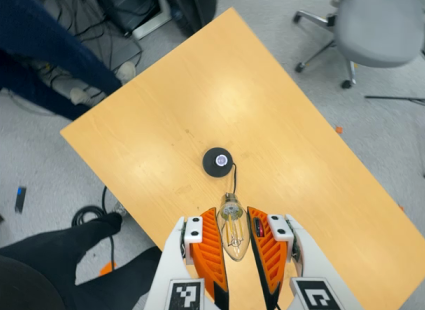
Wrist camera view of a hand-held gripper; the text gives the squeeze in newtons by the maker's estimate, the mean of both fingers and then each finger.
{"total": 12.4, "left": 13.7, "right": 11.1}